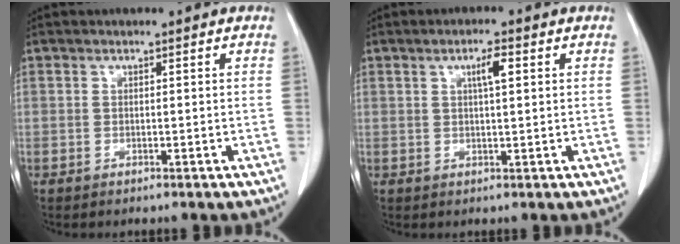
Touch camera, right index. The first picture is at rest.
{"total": 3.1, "force": [1.1, 0.4, 2.8], "torque": [-0.050, 0.002, 0.017]}